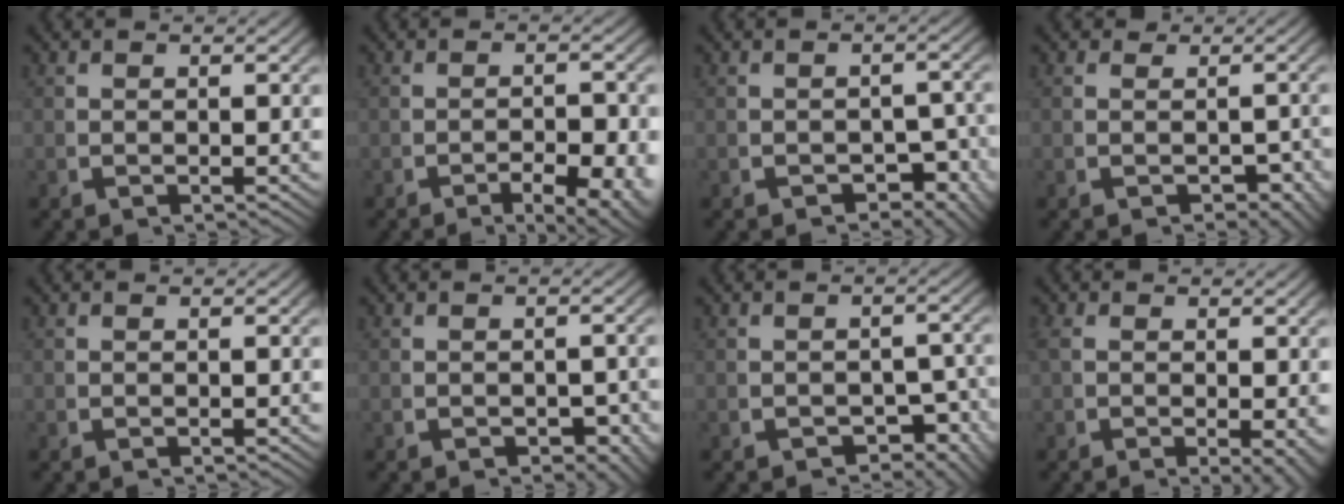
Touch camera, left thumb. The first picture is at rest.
{"total": 5.9, "force": [-2.7, 2.5, 4.5], "torque": [-0.069, -0.023, -0.035]}
{"total": 3.1, "force": [-1.8, 2.0, 1.7], "torque": [-0.020, -0.016, -0.025]}
{"total": 2.1, "force": [-0.4, 1.8, 0.9], "torque": [-0.006, -0.012, -0.006]}
{"total": 0.0}
{"total": 1.8, "force": [-0.8, 1.3, 1.1], "torque": [-0.015, -0.012, -0.012]}
{"total": 3.8, "force": [-2.1, 2.3, 2.2], "torque": [-0.027, -0.022, -0.027]}
{"total": 2.9, "force": [-0.4, 1.2, 2.6], "torque": [-0.042, -0.018, 0.005]}